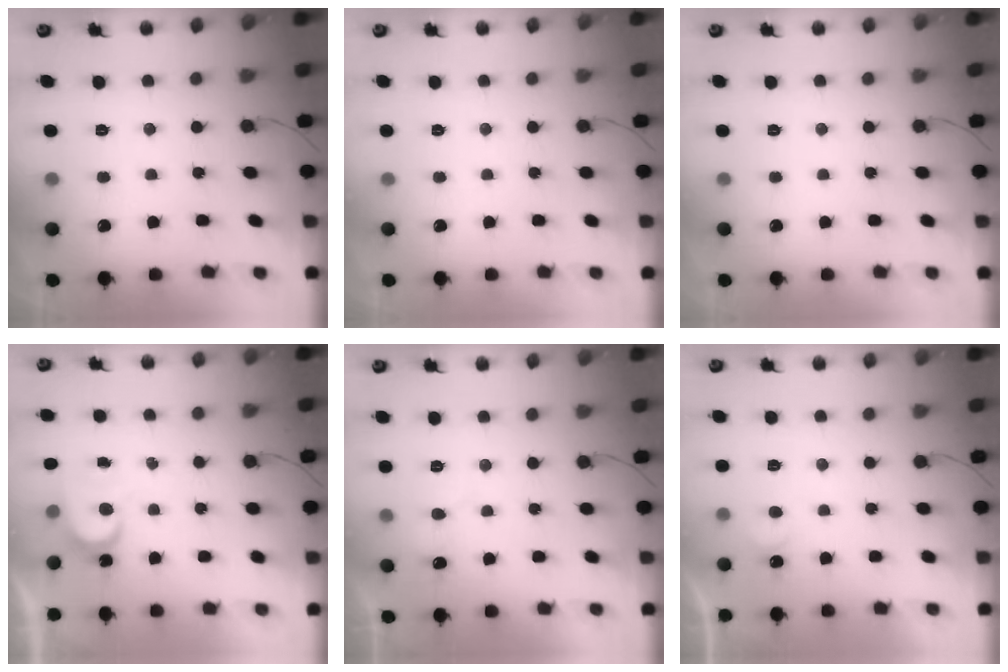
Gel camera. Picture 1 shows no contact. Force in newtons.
{"total": 0.0}
{"total": 0.0}
{"total": 3.4, "press": 3.3, "slide": 0.4}
{"total": 5.4, "press": 5.4, "slide": 0.2}
{"total": 3.4, "press": 3.4, "slide": 0.3}